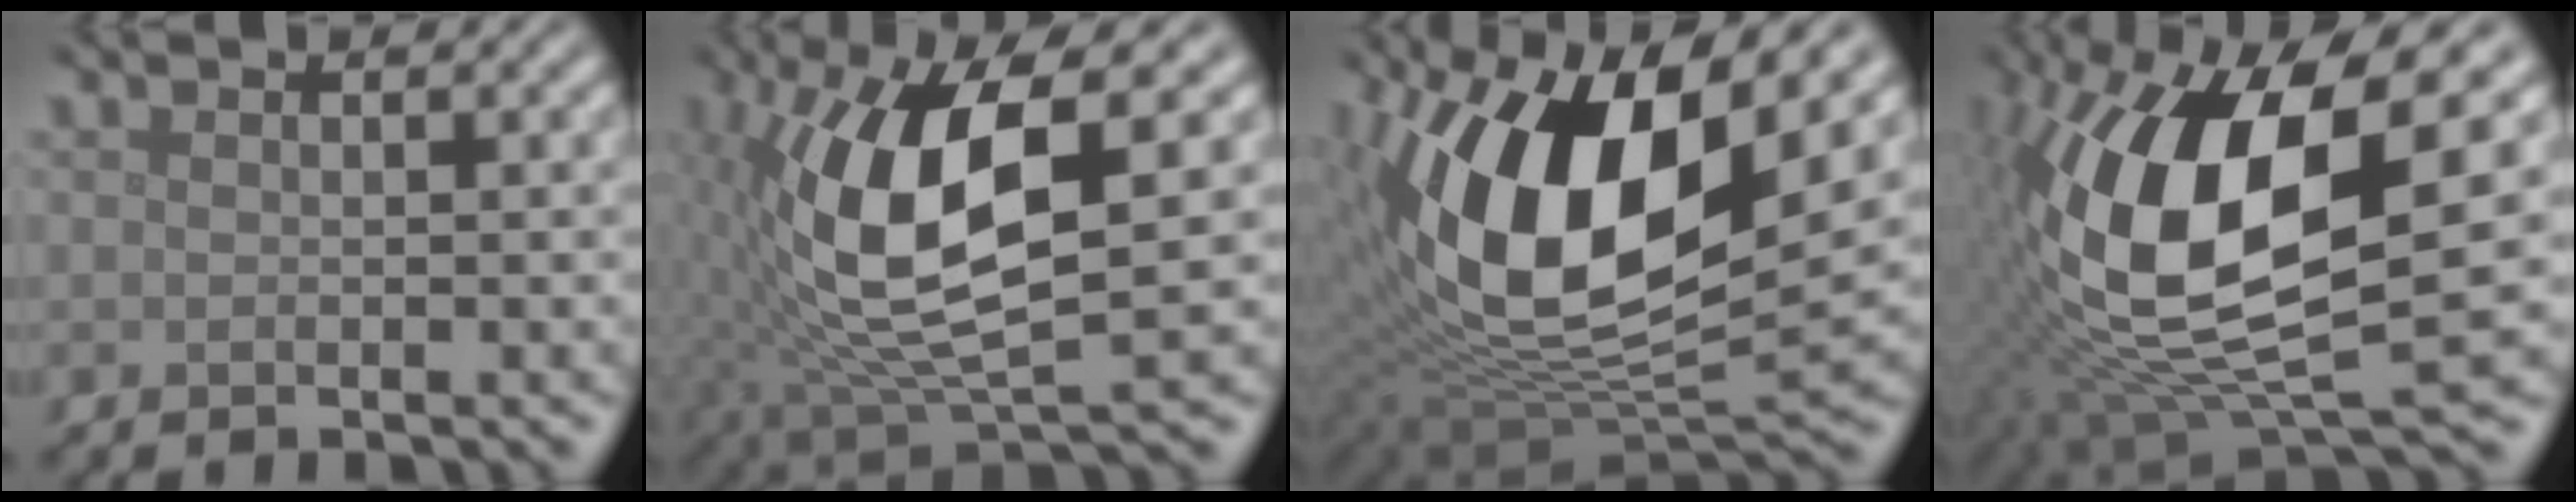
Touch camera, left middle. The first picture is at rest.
{"total": 10.7, "force": [1.3, 3.9, 9.9], "torque": [-0.198, -0.005, 0.029]}
{"total": 14.6, "force": [4.1, 6.4, 12.4], "torque": [-0.229, 0.000, 0.070]}
{"total": 14.7, "force": [1.2, 6.1, 13.3], "torque": [-0.277, -0.020, 0.019]}